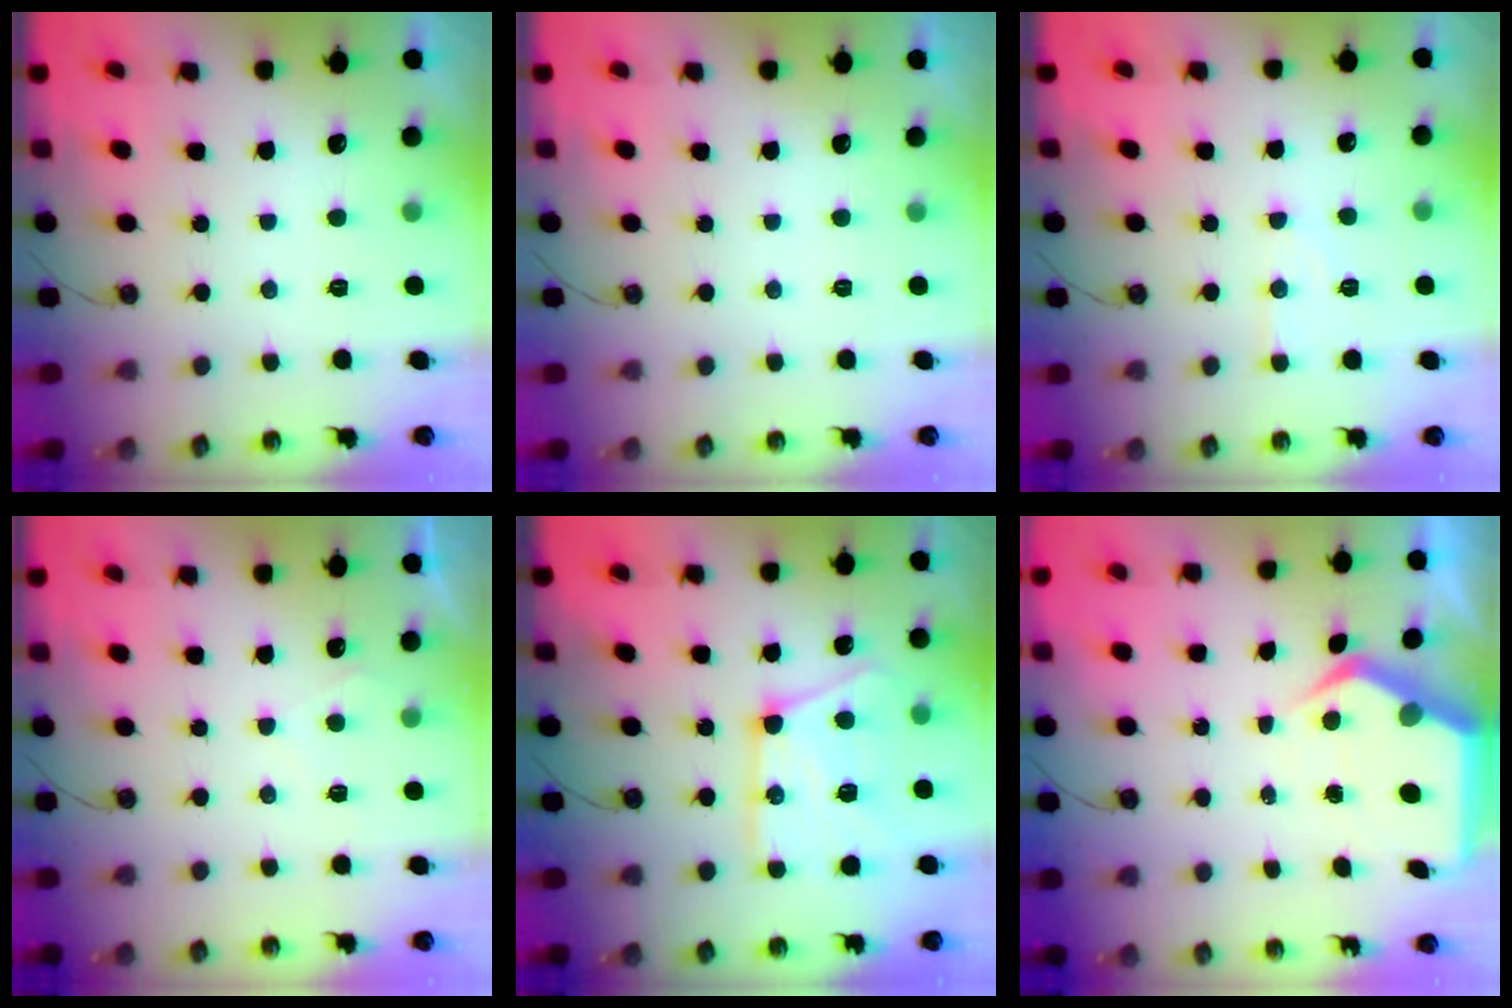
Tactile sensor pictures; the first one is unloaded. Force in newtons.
{"total": 0.0}
{"total": 6.7, "press": 6.7, "slide": 0.4}
{"total": 3.3, "press": 3.2, "slide": 0.5}
{"total": 18.6, "press": 18.5, "slide": 2.0}
{"total": 7.5, "press": 7.4, "slide": 0.9}